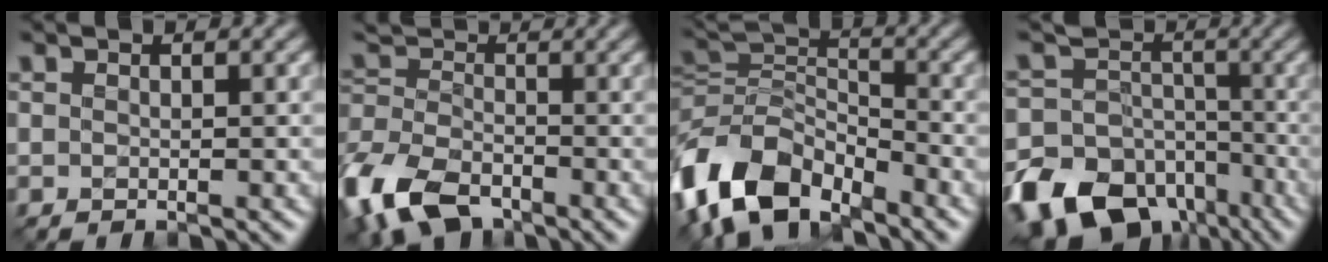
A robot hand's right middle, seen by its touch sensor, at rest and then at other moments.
{"total": 10.5, "force": [-6.1, 6.2, 5.8], "torque": [-0.135, -0.031, -0.127]}
{"total": 11.0, "force": [-6.9, 6.1, 5.9], "torque": [-0.114, -0.007, -0.141]}
{"total": 17.0, "force": [-9.4, 12.8, 6.1], "torque": [-0.127, -0.060, -0.167]}